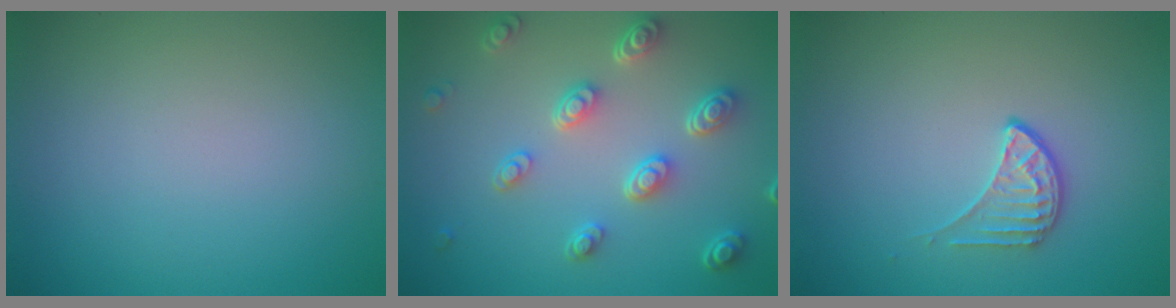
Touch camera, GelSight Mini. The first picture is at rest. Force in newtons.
{"total": 4.8, "press": 3.6, "slide": 3.2}
{"total": 1.9, "press": 1.3, "slide": 1.3}